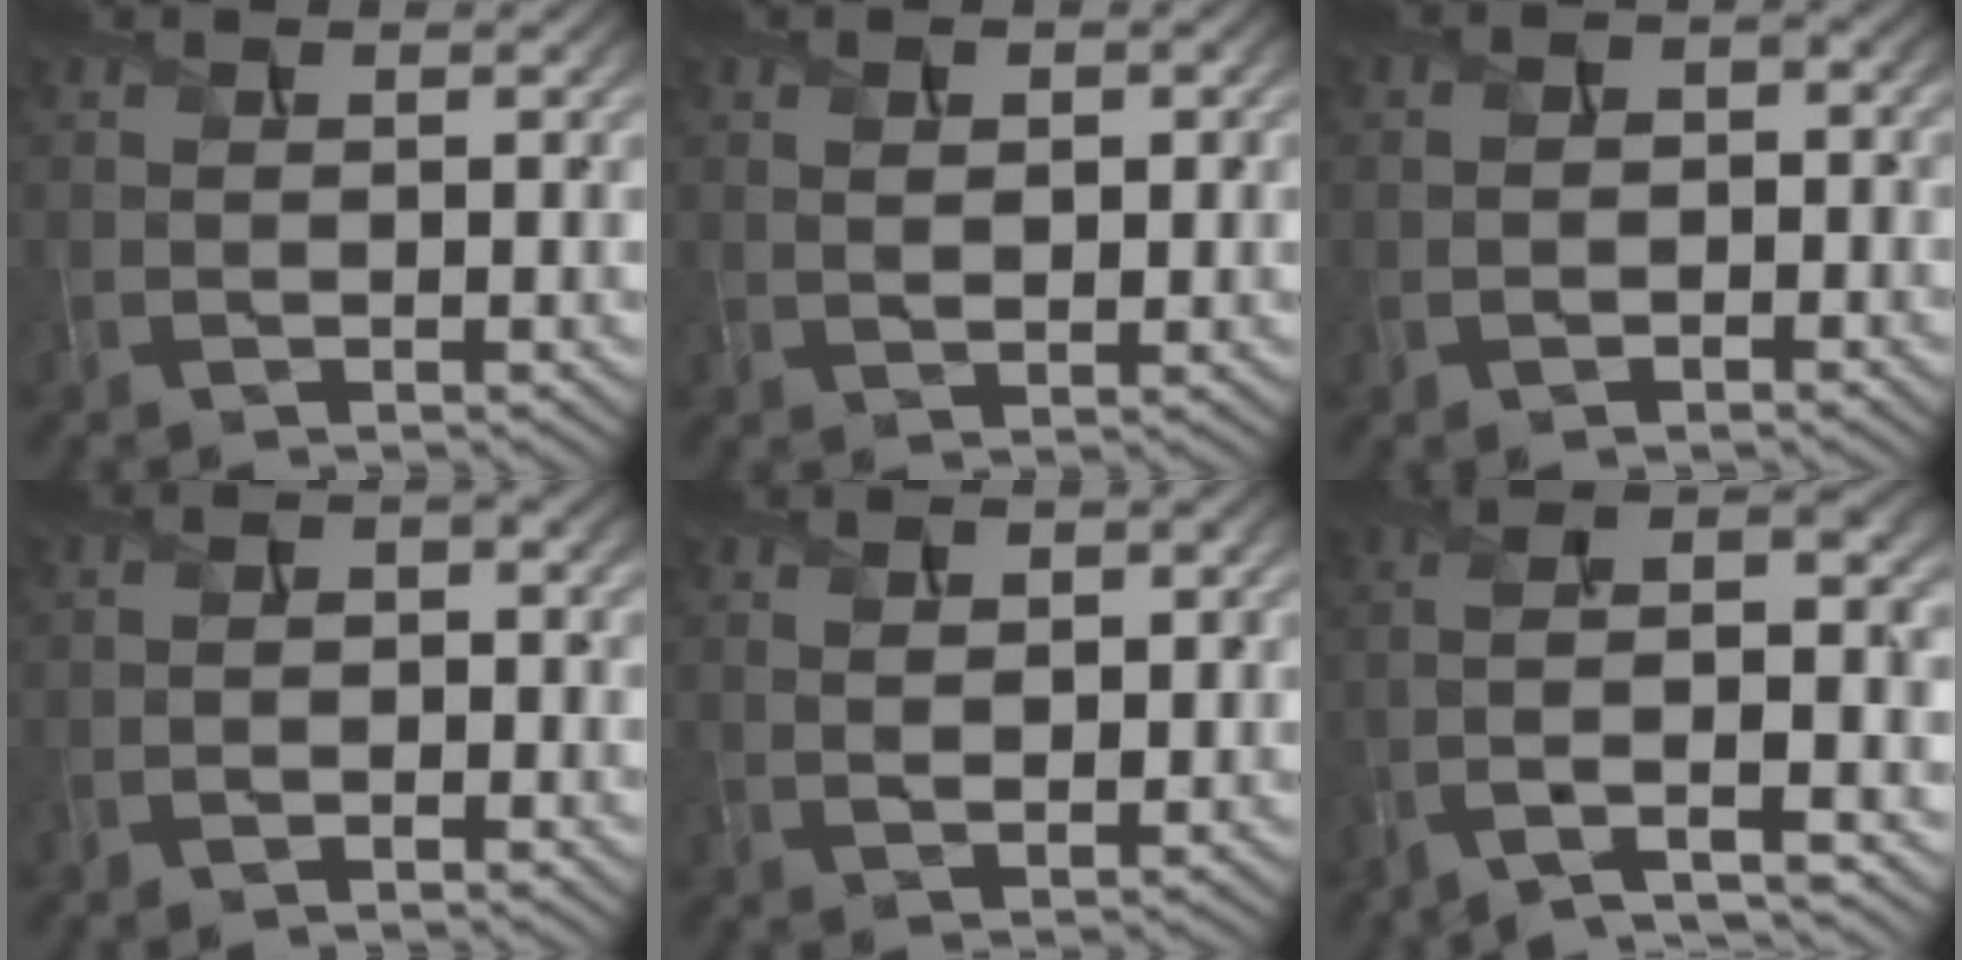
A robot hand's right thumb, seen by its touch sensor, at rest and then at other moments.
{"total": 2.5, "force": [0.6, 1.5, 1.9], "torque": [-0.024, -0.010, 0.012]}
{"total": 3.0, "force": [-1.0, 2.1, 1.9], "torque": [-0.021, 0.001, -0.023]}
{"total": 2.4, "force": [-1.4, 1.2, 1.5], "torque": [-0.014, 0.003, -0.030]}
{"total": 3.5, "force": [0.7, 2.0, 2.8], "torque": [-0.039, -0.006, 0.010]}
{"total": 13.3, "force": [-5.9, 4.9, 10.8], "torque": [-0.228, 0.002, -0.096]}